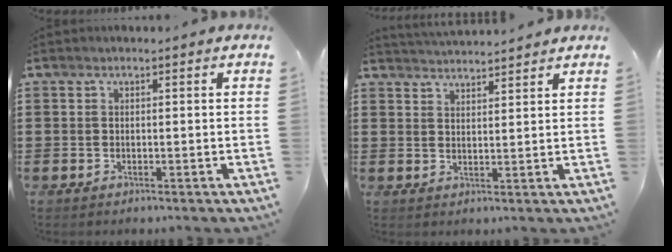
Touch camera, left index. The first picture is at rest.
{"total": 2.8, "force": [2.8, -0.4, 0.0], "torque": [-0.007, -0.011, 0.052]}